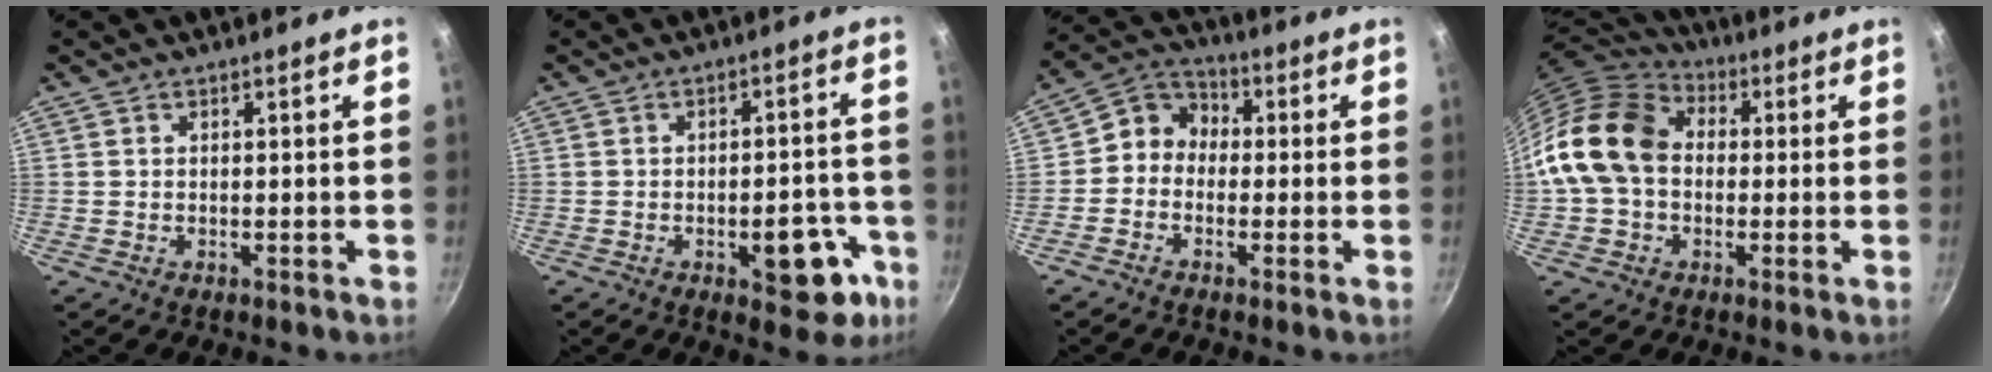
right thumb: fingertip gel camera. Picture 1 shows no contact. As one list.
[{"total": 10.7, "force": [-4.4, 5.3, 8.3], "torque": [-0.058, 0.032, -0.050]}, {"total": 6.5, "force": [-0.8, 5.6, 3.1], "torque": [-0.030, 0.027, -0.040]}, {"total": 16.0, "force": [0.6, 12.1, 10.4], "torque": [-0.171, 0.031, -0.003]}]